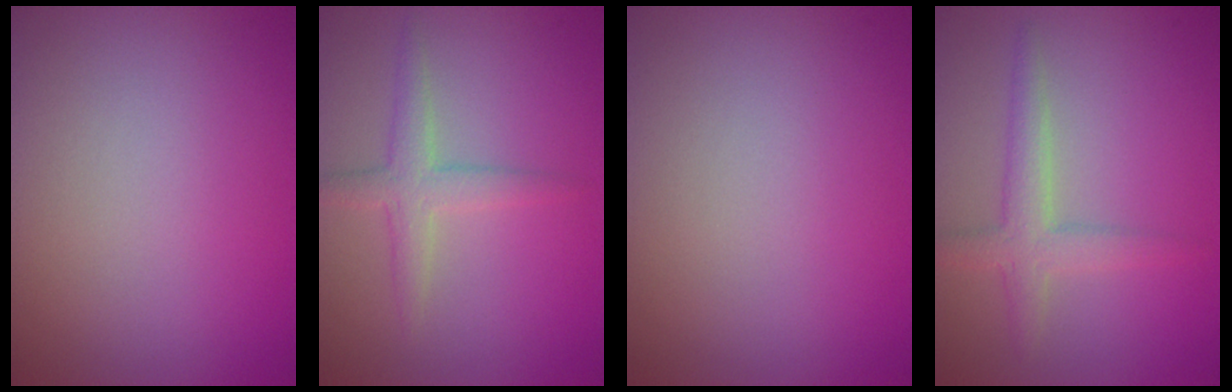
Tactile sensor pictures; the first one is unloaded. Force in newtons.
{"total": 2.4, "press": 2.4, "slide": 0.2}
{"total": 0.0}
{"total": 2.9, "press": 2.9, "slide": 0.2}